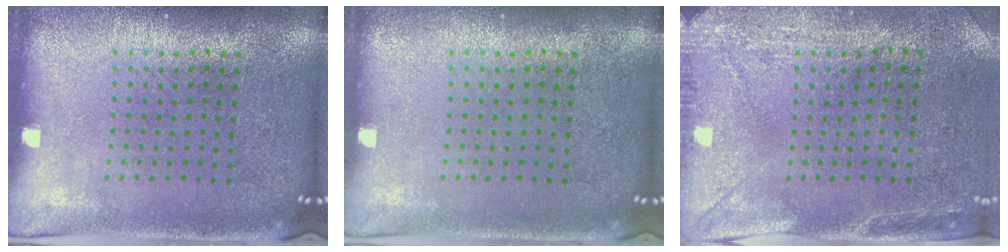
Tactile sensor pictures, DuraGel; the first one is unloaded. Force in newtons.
{"total": 0.0}
{"total": 3.0, "press": 2.4, "slide": 1.8}